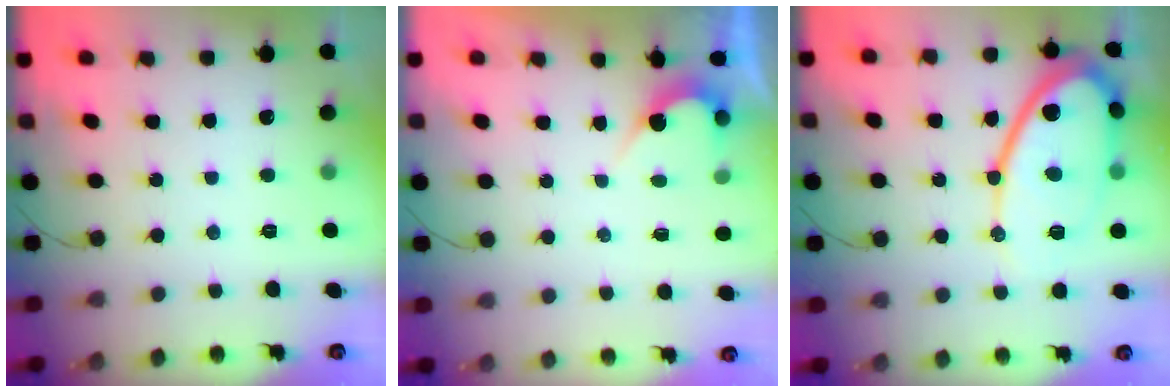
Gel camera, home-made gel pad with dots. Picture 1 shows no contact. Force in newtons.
{"total": 4.1, "press": 4.1, "slide": 0.1}
{"total": 17.1, "press": 17.1, "slide": 1.5}